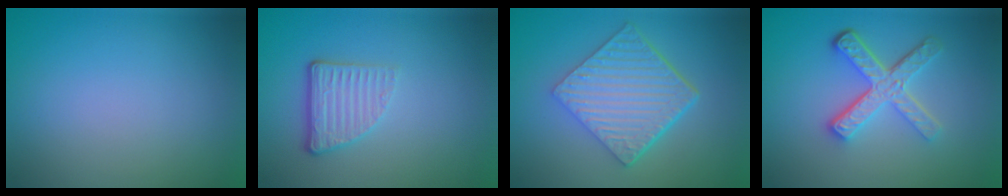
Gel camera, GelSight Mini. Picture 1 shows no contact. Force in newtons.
{"total": 3.0, "press": 2.1, "slide": 2.1}
{"total": 7.1, "press": 4.7, "slide": 5.3}
{"total": 4.9, "press": 3.6, "slide": 3.3}